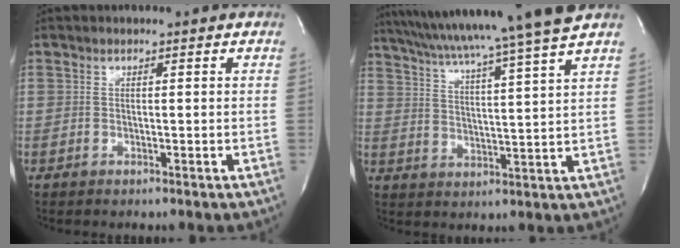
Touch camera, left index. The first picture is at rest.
{"total": 18.2, "force": [15.6, -2.6, 9.0], "torque": [-0.159, -0.024, 0.224]}